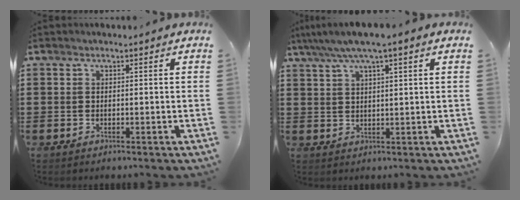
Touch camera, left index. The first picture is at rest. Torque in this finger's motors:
{"motor_torque": [1.18, -0.96, 0.34, 0.21]}